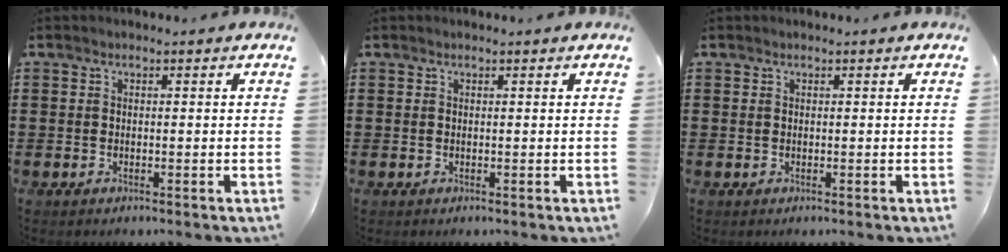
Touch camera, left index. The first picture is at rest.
{"total": 0.0}
{"total": 0.0}